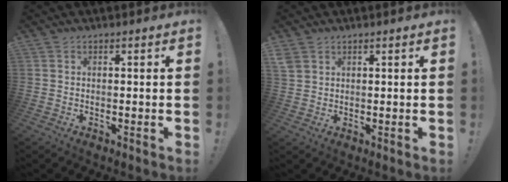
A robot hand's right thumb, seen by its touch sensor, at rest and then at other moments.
{"total": 3.3, "force": [2.1, 2.2, 1.2], "torque": [-0.022, -0.006, 0.043]}